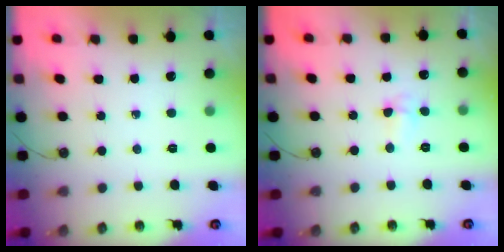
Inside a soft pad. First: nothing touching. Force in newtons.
{"total": 5.0, "press": 3.8, "slide": 3.3}